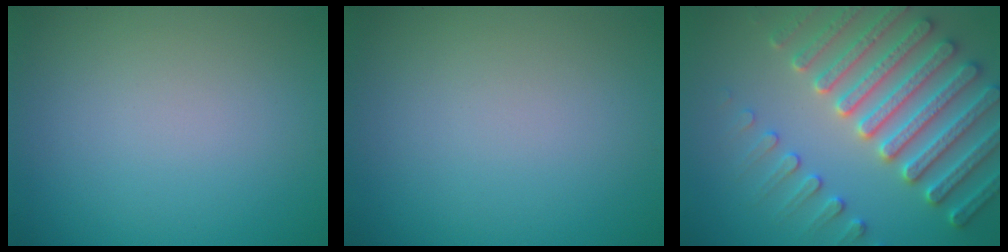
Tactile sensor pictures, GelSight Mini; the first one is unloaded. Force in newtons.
{"total": 0.0}
{"total": 7.7, "press": 7.4, "slide": 1.9}